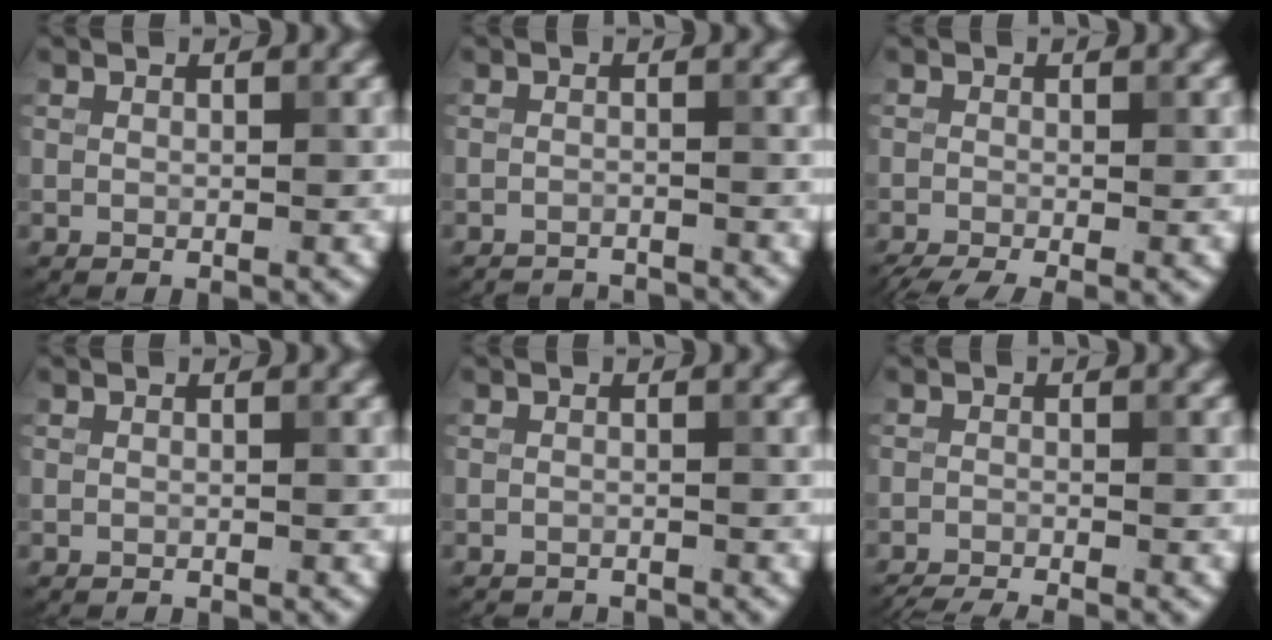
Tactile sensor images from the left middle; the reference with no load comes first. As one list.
[{"total": 3.8, "force": [-3.8, 0.4, 0.6], "torque": [-0.008, -0.008, -0.059]}, {"total": 4.2, "force": [-2.7, 1.1, 3.0], "torque": [-0.043, -0.015, -0.048]}, {"total": 0.7, "force": [-0.7, 0.0, 0.0], "torque": [0.003, -0.003, -0.012]}, {"total": 2.4, "force": [-2.3, 0.2, 0.1], "torque": [0.003, -0.011, -0.035]}, {"total": 4.3, "force": [-4.0, 0.5, 1.6], "torque": [-0.026, -0.019, -0.068]}]